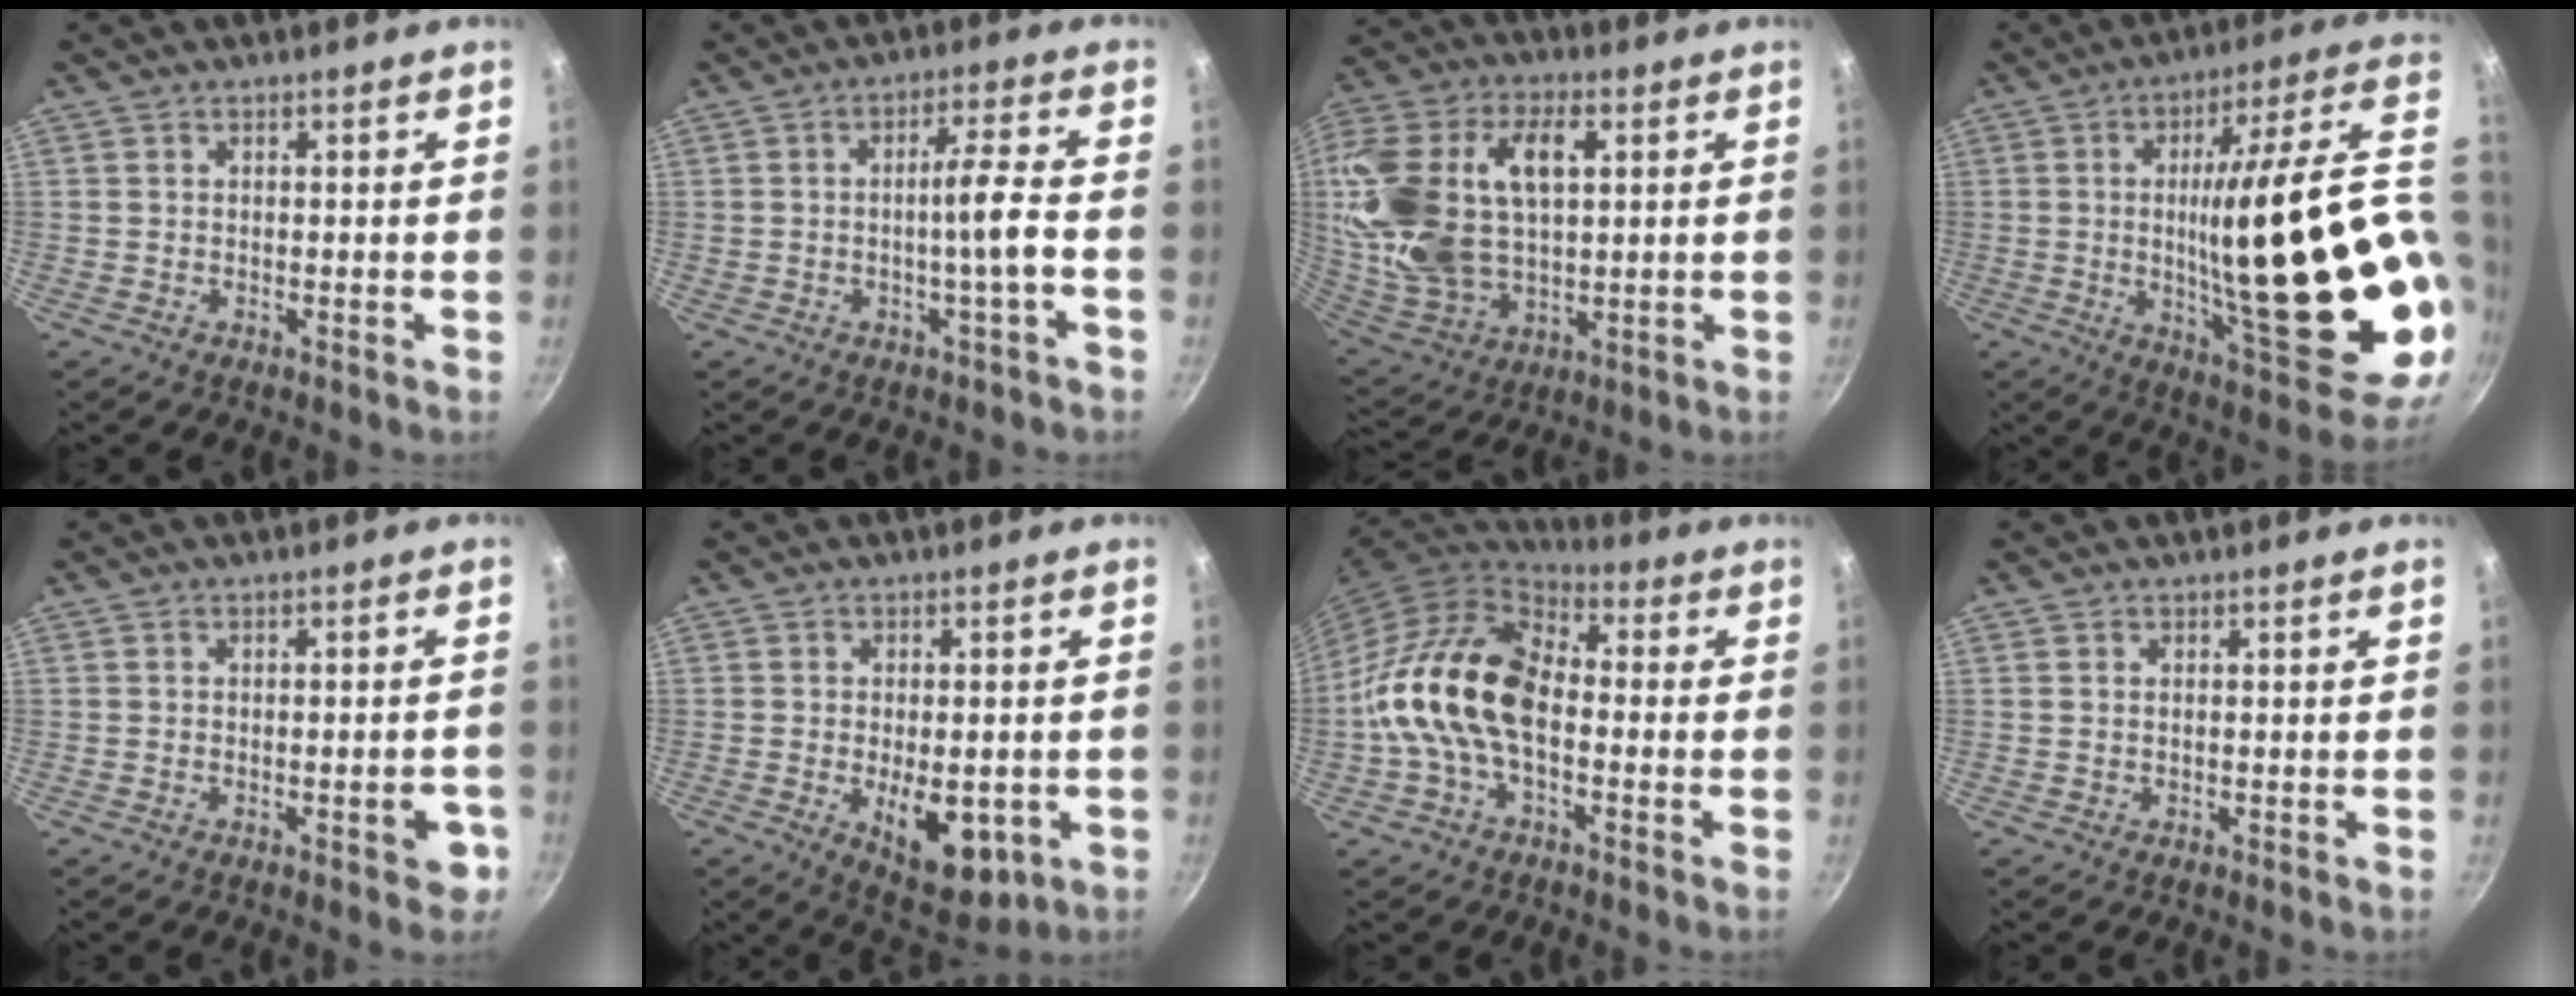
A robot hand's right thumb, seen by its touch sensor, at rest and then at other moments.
{"total": 6.2, "force": [-1.7, -0.2, 6.0], "torque": [-0.102, 0.019, -0.027]}
{"total": 24.7, "force": [5.2, 15.0, 18.9], "torque": [-0.389, 0.001, 0.100]}
{"total": 31.5, "force": [-1.0, 8.0, 30.5], "torque": [-0.434, -0.014, 0.001]}
{"total": 4.1, "force": [-1.7, 1.6, 3.4], "torque": [-0.025, 0.011, -0.023]}
{"total": 11.5, "force": [-2.8, 5.9, 9.4], "torque": [-0.099, -0.006, -0.022]}
{"total": 16.8, "force": [-2.2, 10.5, 13.0], "torque": [-0.224, 0.039, -0.058]}
{"total": 0.0}